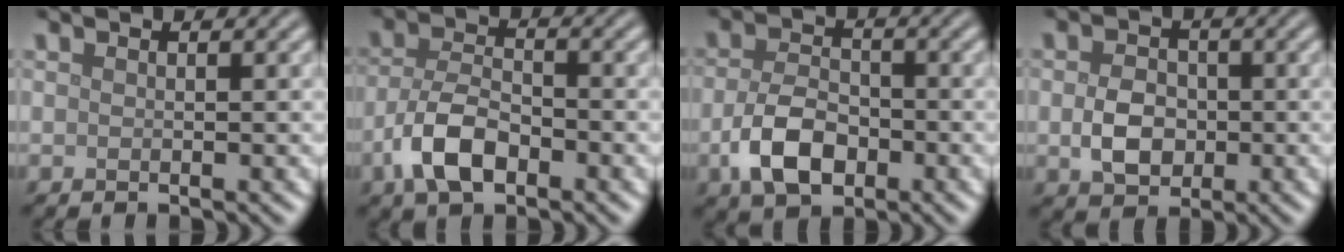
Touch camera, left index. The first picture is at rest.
{"total": 5.3, "force": [-2.6, 2.7, 3.8], "torque": [-0.075, 0.002, -0.057]}
{"total": 5.3, "force": [-1.9, 3.3, 3.7], "torque": [-0.077, -0.003, -0.039]}
{"total": 3.7, "force": [-0.5, 2.8, 2.4], "torque": [-0.046, -0.001, -0.012]}